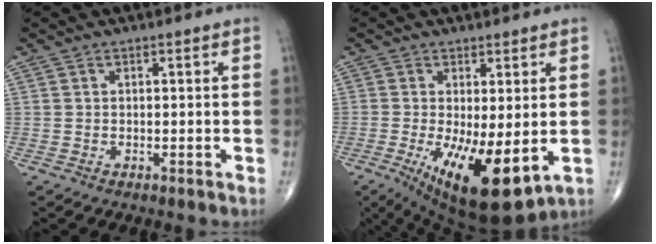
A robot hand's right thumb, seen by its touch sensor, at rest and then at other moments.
{"total": 13.7, "force": [-2.9, 4.7, 12.5], "torque": [-0.206, -0.029, -0.028]}